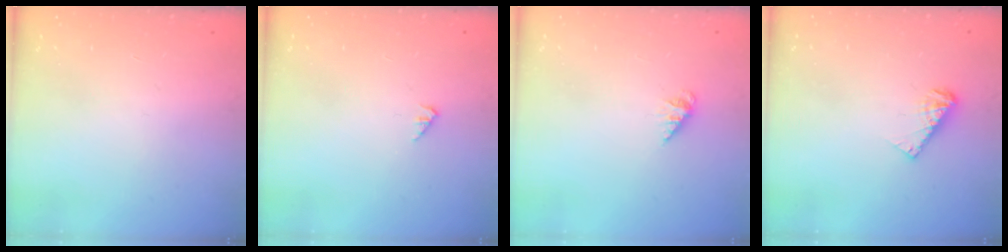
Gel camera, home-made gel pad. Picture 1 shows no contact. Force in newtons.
{"total": 1.7, "press": 1.7, "slide": 0.3}
{"total": 1.2, "press": 1.2, "slide": 0.1}
{"total": 5.9, "press": 5.8, "slide": 0.5}